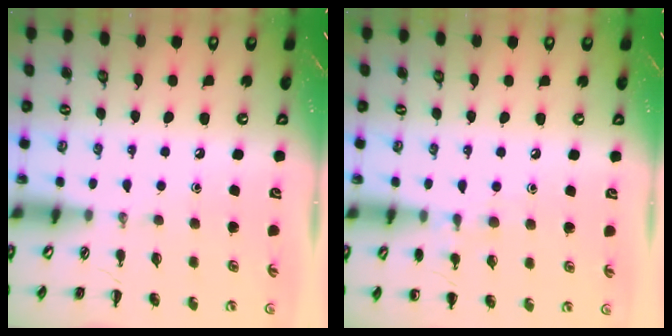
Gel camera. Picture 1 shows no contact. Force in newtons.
{"total": 6.3, "press": 5.9, "slide": 2.0}